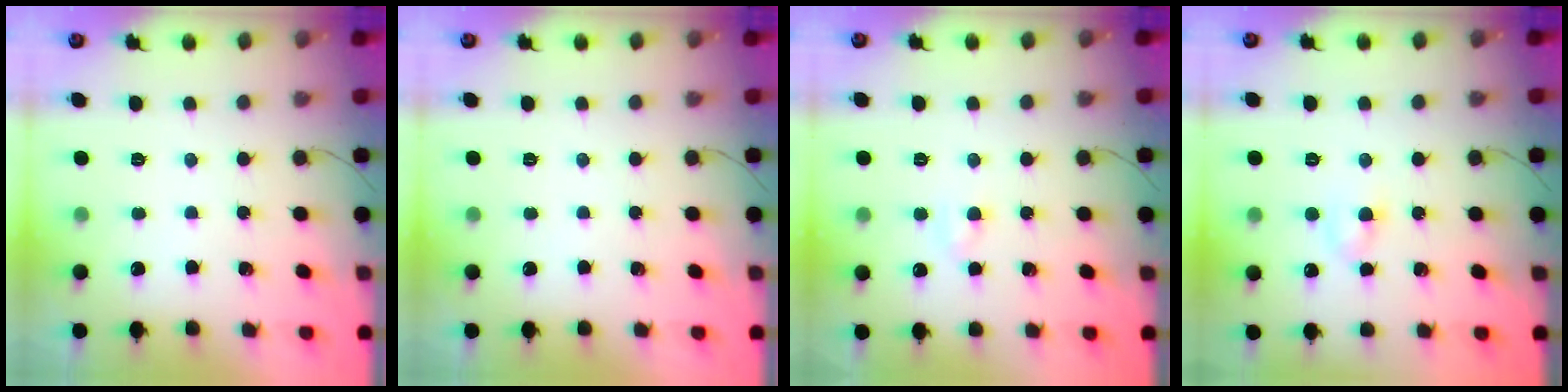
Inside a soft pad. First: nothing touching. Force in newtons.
{"total": 0.0}
{"total": 3.0, "press": 2.8, "slide": 1.0}
{"total": 3.3, "press": 3.1, "slide": 1.1}